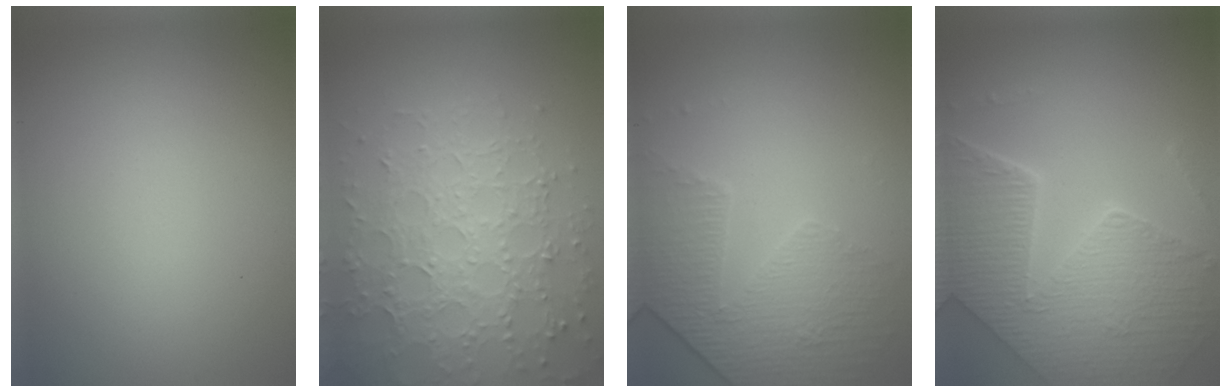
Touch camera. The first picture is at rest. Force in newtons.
{"total": 6.7, "press": 5.3, "slide": 4.1}
{"total": 4.8, "press": 3.3, "slide": 3.5}
{"total": 8.9, "press": 6.3, "slide": 6.3}